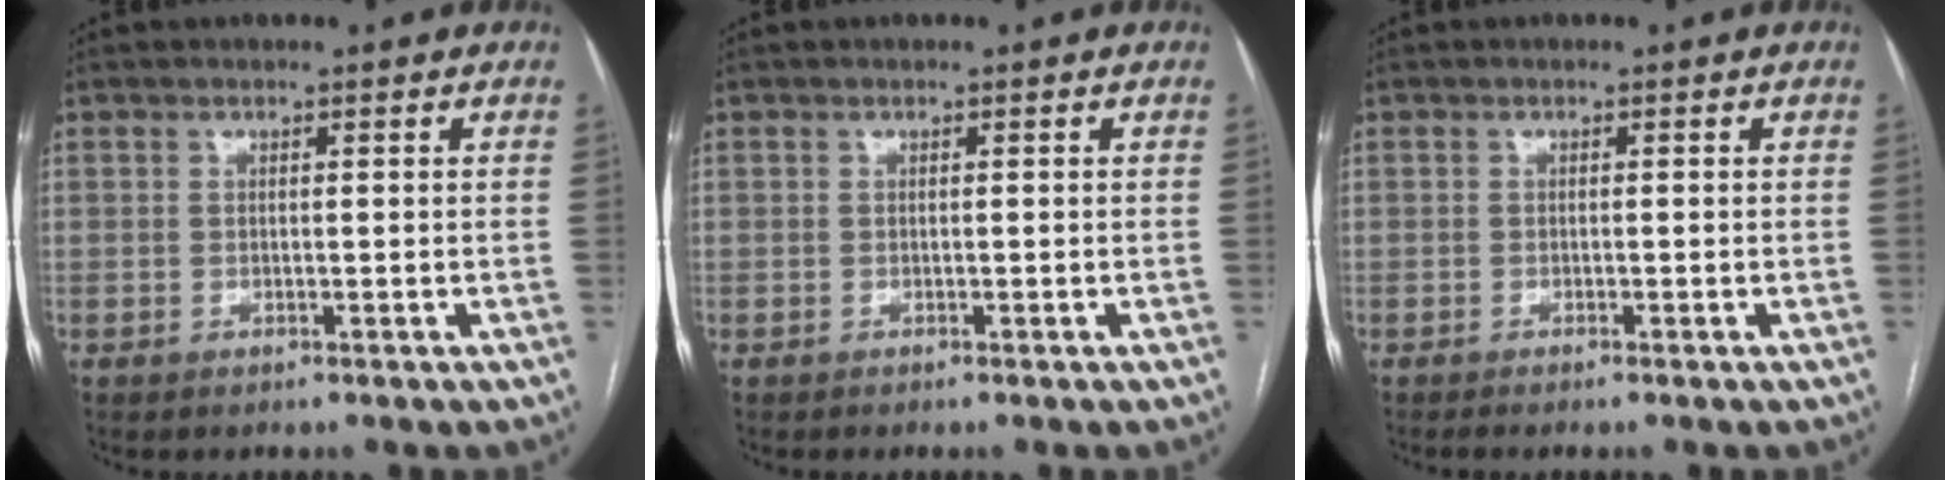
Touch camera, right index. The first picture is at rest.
{"total": 0.0}
{"total": 1.5, "force": [-1.3, 0.0, 0.9], "torque": [-0.013, -0.002, -0.017]}